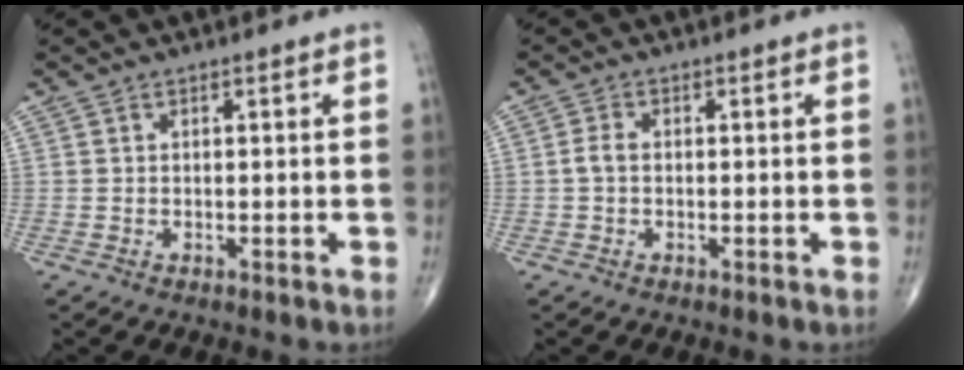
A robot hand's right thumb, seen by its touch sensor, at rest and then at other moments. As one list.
[{"total": 2.0, "force": [-0.2, 1.3, 1.5], "torque": [-0.030, 0.004, -0.009]}]